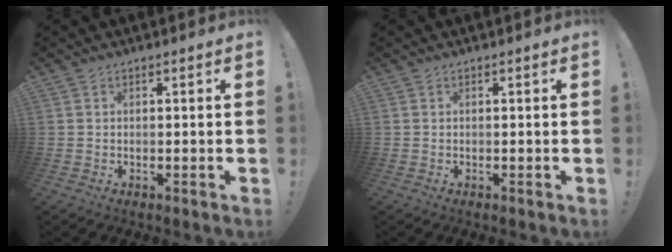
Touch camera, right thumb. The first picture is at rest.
{"total": 0.0}